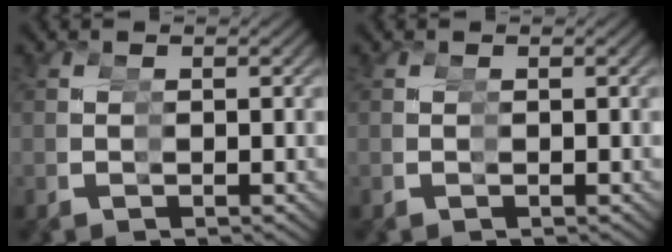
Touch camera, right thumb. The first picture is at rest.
{"total": 0.0}